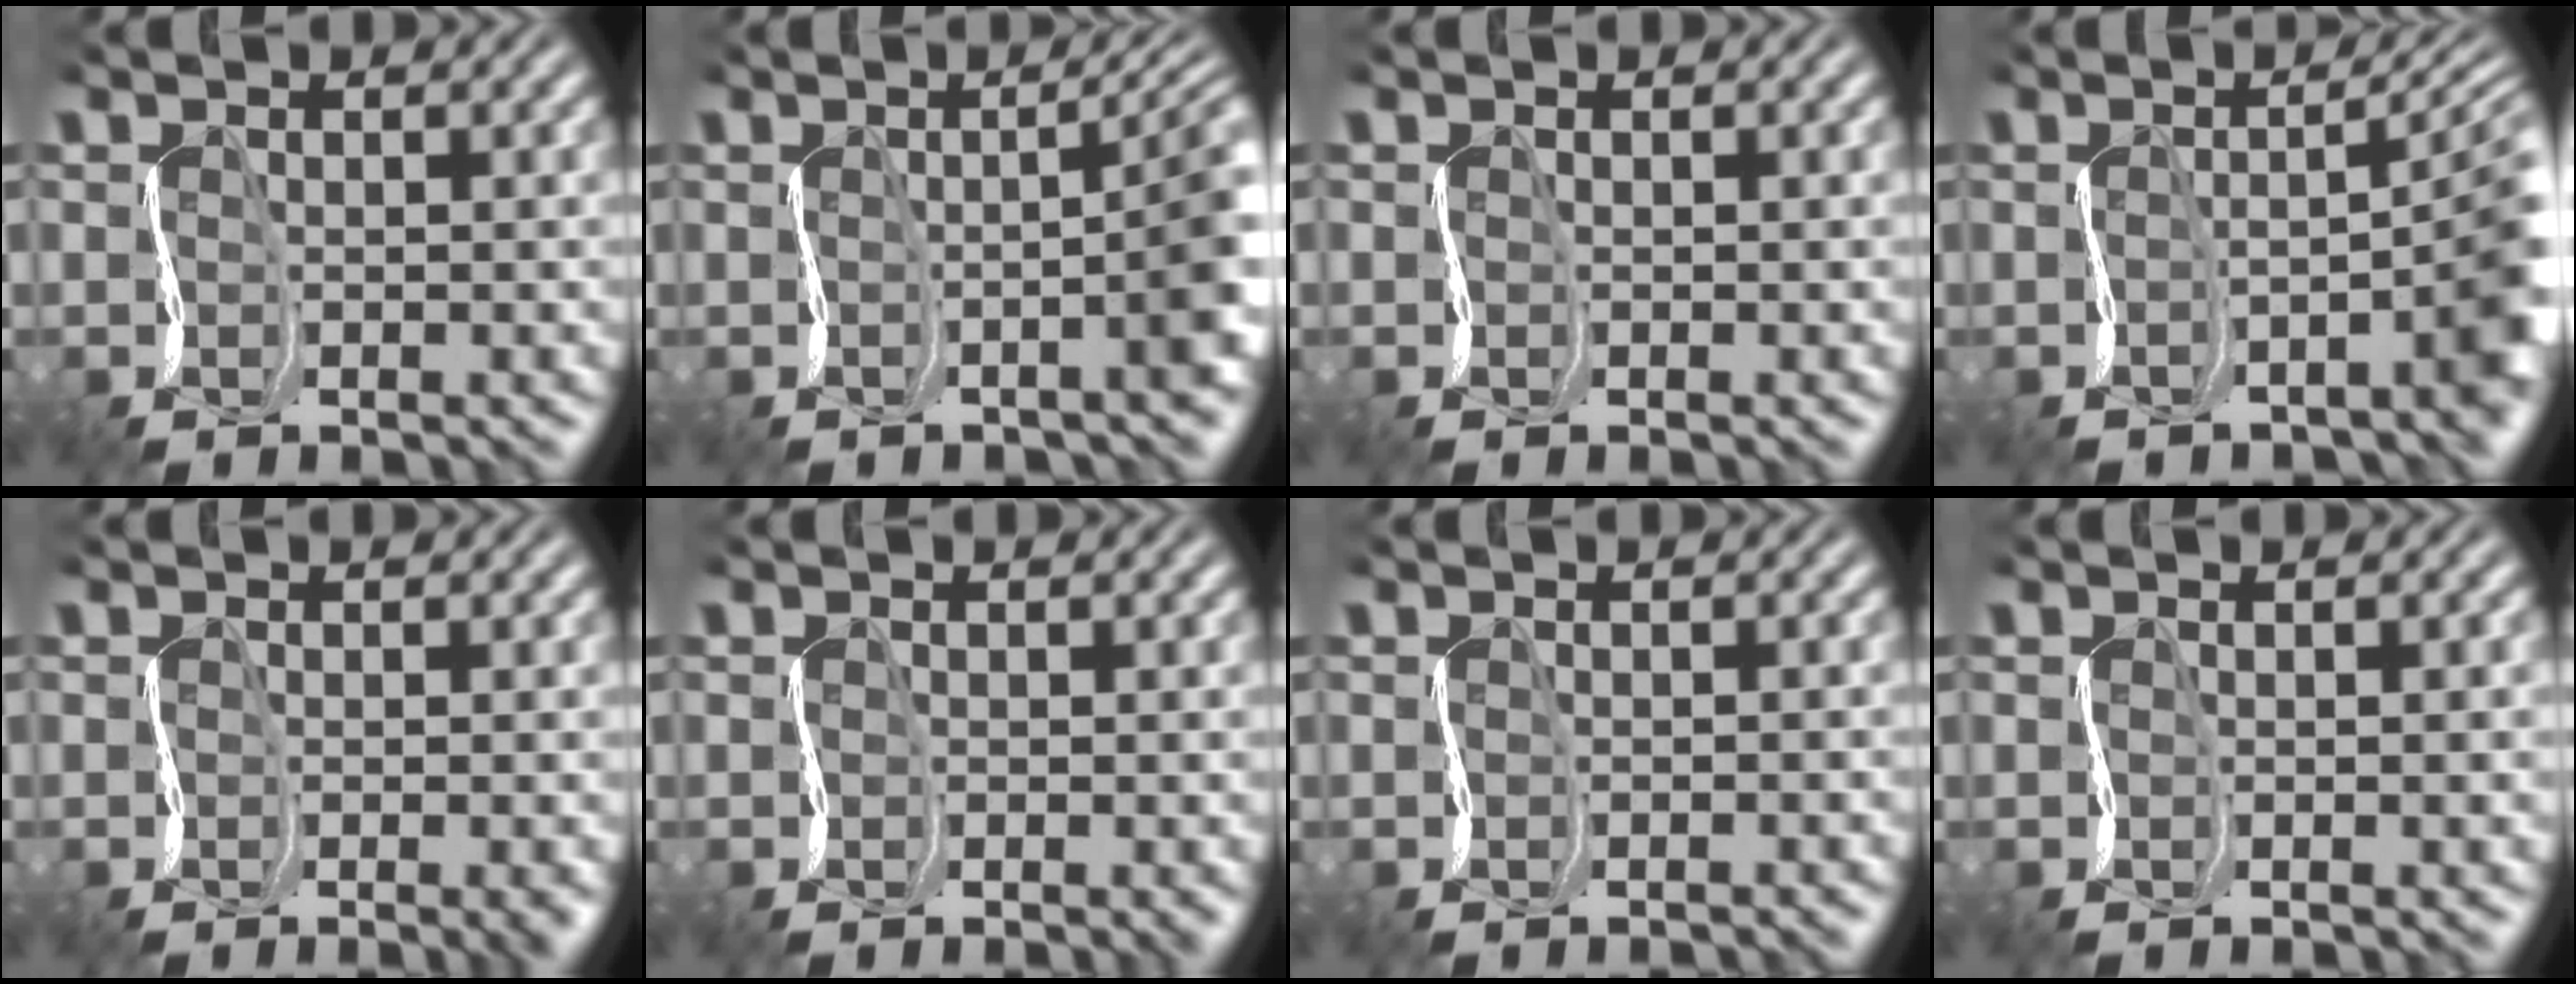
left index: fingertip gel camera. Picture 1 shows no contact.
{"total": 5.6, "force": [-0.8, 1.2, 5.4], "torque": [-0.053, 0.003, -0.010]}
{"total": 0.0}
{"total": 6.1, "force": [-1.6, 1.0, 5.8], "torque": [-0.065, 0.009, -0.022]}
{"total": 3.0, "force": [-1.0, 1.1, 2.6], "torque": [-0.027, -0.005, -0.004]}
{"total": 1.1, "force": [-0.4, 0.3, 0.9], "torque": [-0.013, -0.003, 0.000]}
{"total": 0.8, "force": [-0.8, -0.1, 0.0], "torque": [0.002, 0.007, -0.006]}
{"total": 2.0, "force": [0.2, 1.0, 1.8], "torque": [-0.011, 0.002, -0.001]}